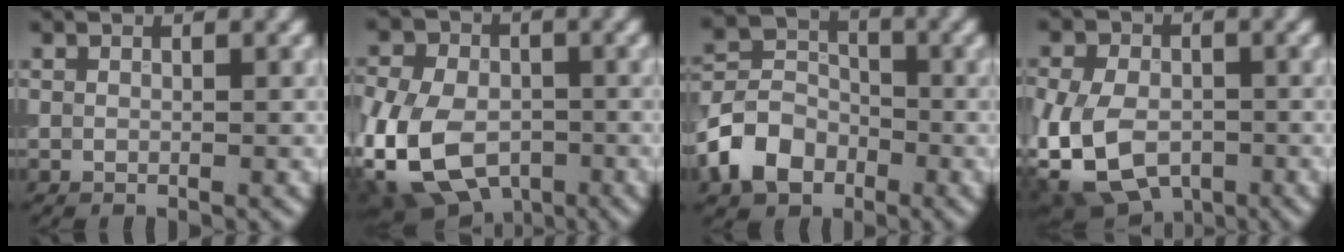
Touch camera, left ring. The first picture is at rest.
{"total": 13.6, "force": [-4.9, 10.0, 7.8], "torque": [-0.152, -0.037, -0.106]}
{"total": 6.0, "force": [-2.9, 4.4, 2.8], "torque": [-0.054, 0.003, -0.069]}
{"total": 12.4, "force": [-4.7, 9.1, 7.0], "torque": [-0.135, -0.036, -0.087]}